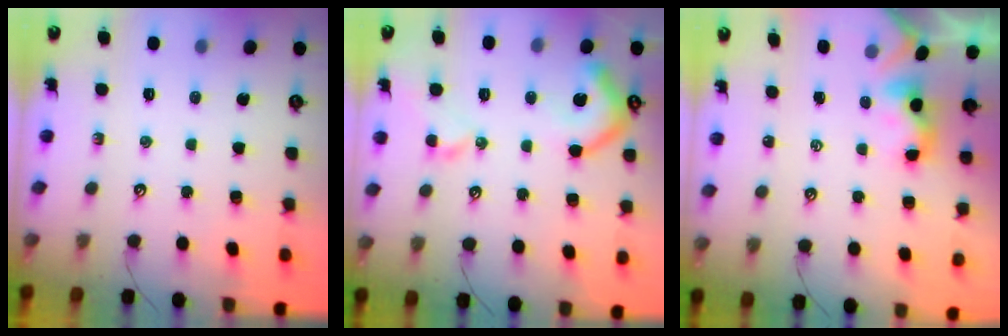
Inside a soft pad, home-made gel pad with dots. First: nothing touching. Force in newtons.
{"total": 9.5, "press": 9.4, "slide": 1.5}
{"total": 1.1, "press": 1.0, "slide": 0.4}